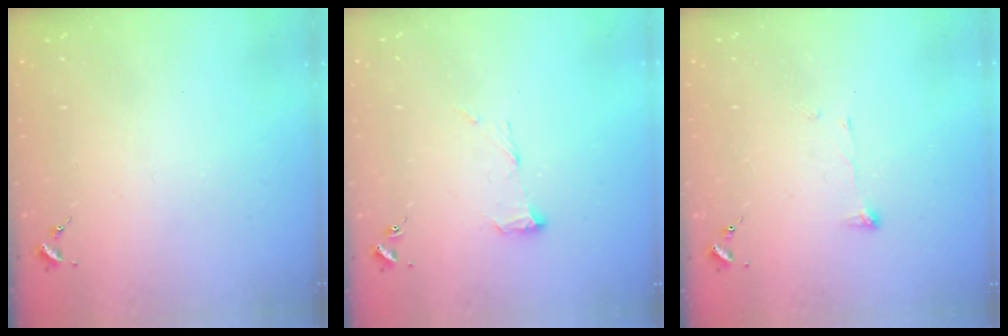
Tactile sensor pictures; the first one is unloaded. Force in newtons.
{"total": 8.1, "press": 8.1, "slide": 0.2}
{"total": 4.9, "press": 4.9, "slide": 0.2}